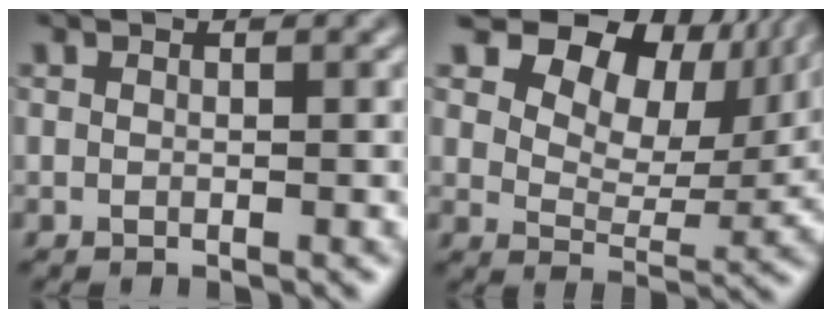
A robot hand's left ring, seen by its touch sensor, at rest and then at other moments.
{"total": 12.2, "force": [7.1, 7.1, 6.9], "torque": [-0.124, 0.045, 0.107]}